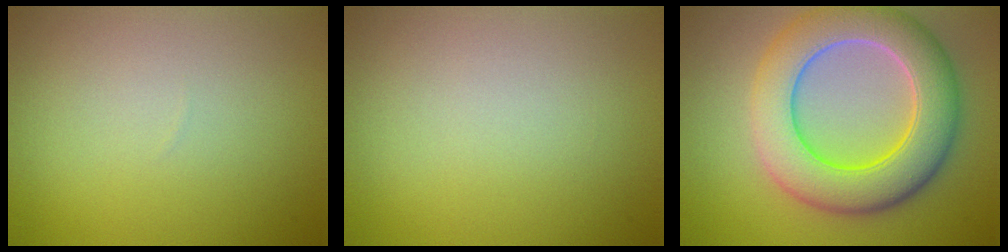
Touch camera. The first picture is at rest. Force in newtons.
{"total": 0.0}
{"total": 8.9, "press": 8.9, "slide": 0.3}